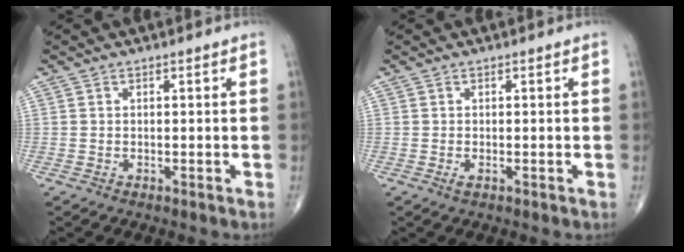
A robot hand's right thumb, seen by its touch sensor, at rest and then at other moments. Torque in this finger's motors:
{"motor_torque": [-0.19, 0.03, 0.17, 0.46, 0.07]}